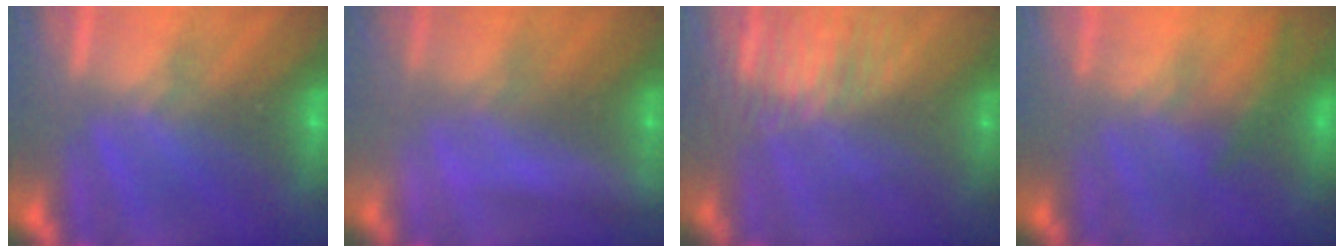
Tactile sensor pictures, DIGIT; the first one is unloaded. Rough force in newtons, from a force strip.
{"total": 2.3}
{"total": 8.3}
{"total": 1.9}